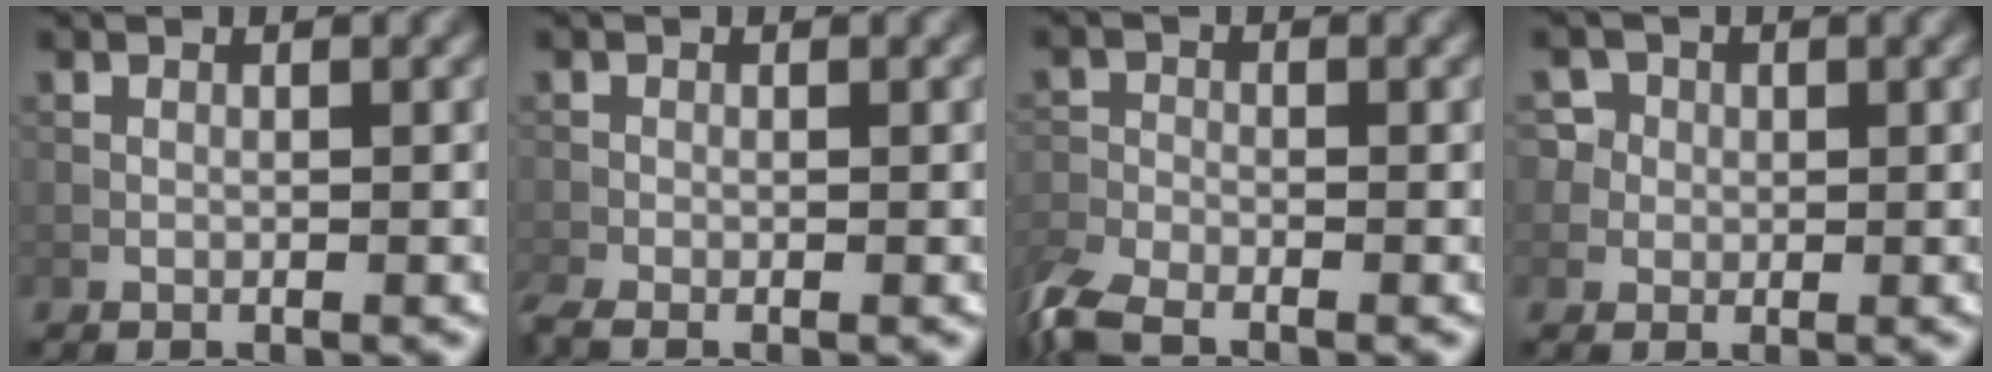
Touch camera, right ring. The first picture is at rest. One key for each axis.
{"total": 2.0, "fx": -1.6, "fy": 0.7, "fz": 1.1, "tx": -0.023, "ty": -0.009, "tz": -0.035}
{"total": 5.1, "fx": -4.0, "fy": 1.7, "fz": 2.6, "tx": -0.060, "ty": -0.015, "tz": -0.095}
{"total": 4.6, "fx": 1.5, "fy": 4.0, "fz": 1.6, "tx": -0.022, "ty": 0.022, "tz": 0.015}